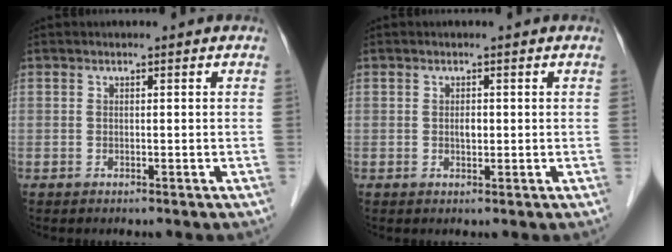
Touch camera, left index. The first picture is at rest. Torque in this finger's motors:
{"motor_torque": [0.15, 0.18, 0.01, 0.01]}